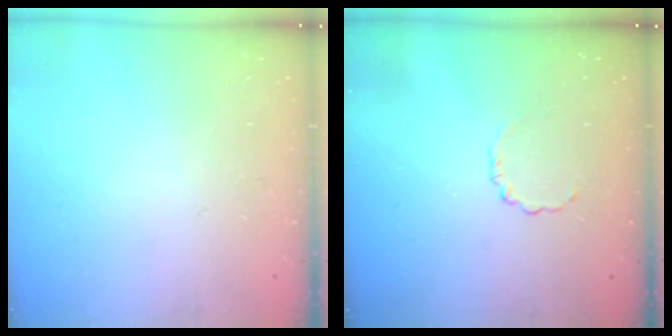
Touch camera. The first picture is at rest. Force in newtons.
{"total": 3.1, "press": 2.9, "slide": 1.1}